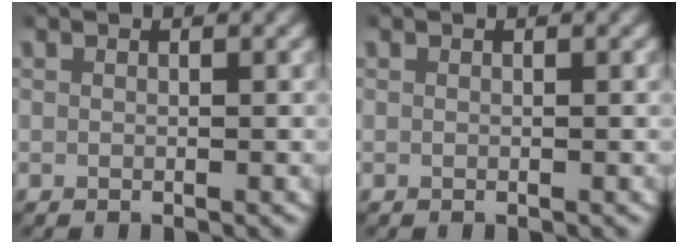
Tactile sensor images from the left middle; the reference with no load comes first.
{"total": 0.0}